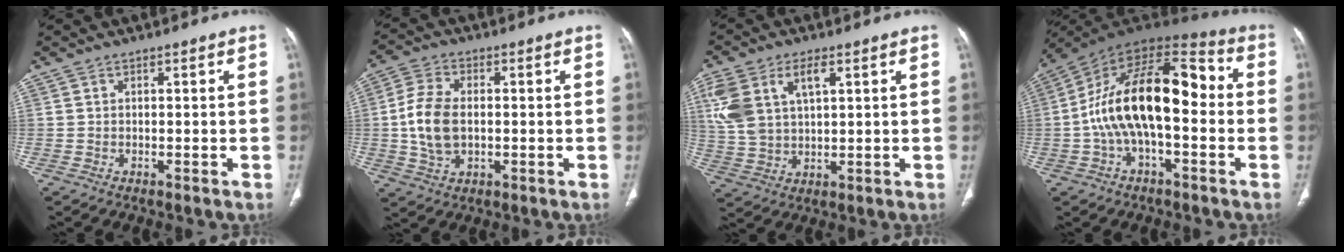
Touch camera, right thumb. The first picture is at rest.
{"total": 9.9, "force": [-0.2, 6.1, 7.8], "torque": [-0.161, 0.007, -0.003]}
{"total": 12.0, "force": [4.3, 6.6, 9.1], "torque": [-0.202, 0.005, 0.090]}
{"total": 20.9, "force": [-1.1, 10.0, 18.3], "torque": [-0.302, 0.055, -0.025]}